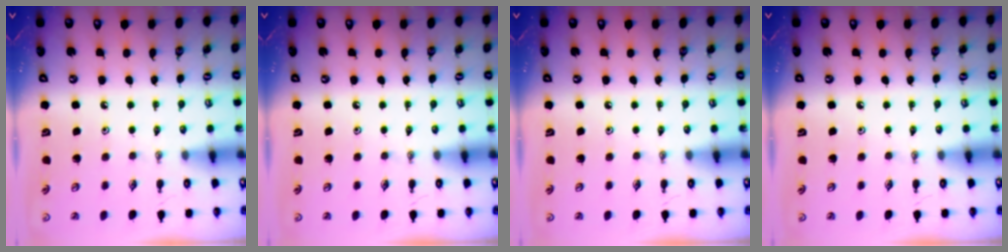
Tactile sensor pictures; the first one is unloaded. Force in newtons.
{"total": 0.0}
{"total": 0.0}
{"total": 0.0}